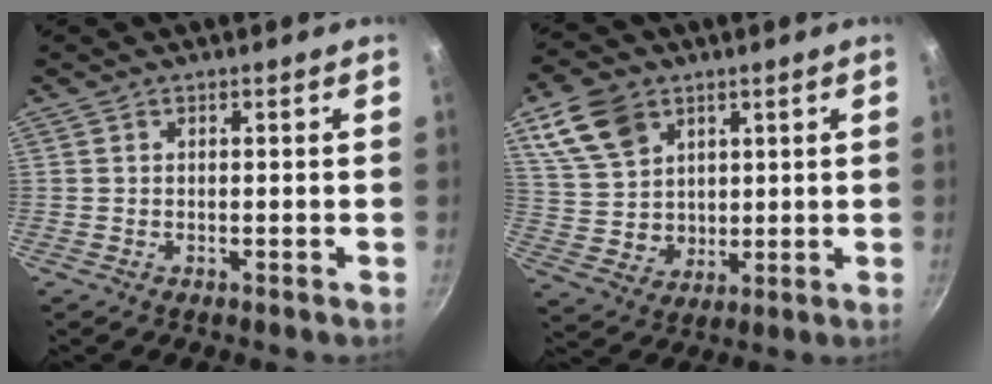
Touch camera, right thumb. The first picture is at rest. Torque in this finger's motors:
{"motor_torque": [-0.71, 0.78, 0.11, -0.07, 0.06]}